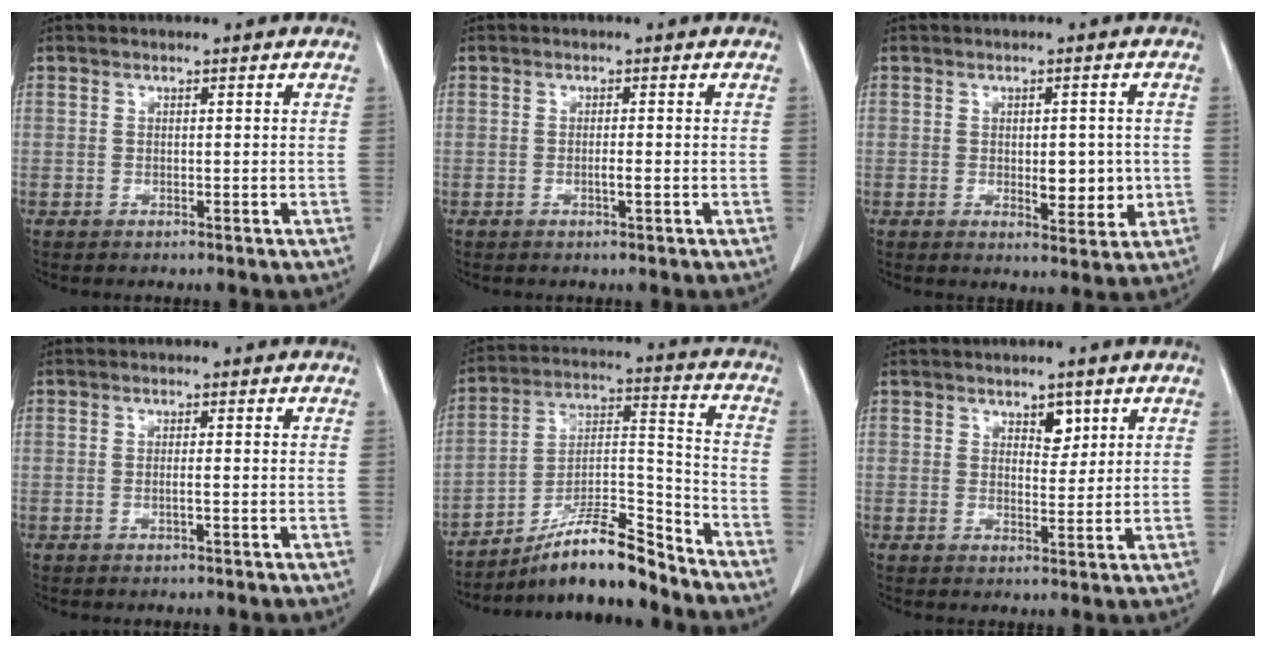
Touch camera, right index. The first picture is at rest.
{"total": 1.1, "force": [-0.3, 0.0, 1.0], "torque": [-0.021, -0.001, -0.005]}
{"total": 5.1, "force": [-0.4, 2.4, 4.4], "torque": [-0.056, -0.006, 0.003]}
{"total": 1.9, "force": [-0.5, -0.5, 1.8], "torque": [-0.036, -0.002, -0.011]}
{"total": 13.5, "force": [-11.9, 1.4, 6.2], "torque": [-0.106, 0.027, -0.205]}
{"total": 2.9, "force": [1.7, 1.6, 1.8], "torque": [-0.022, -0.001, 0.028]}